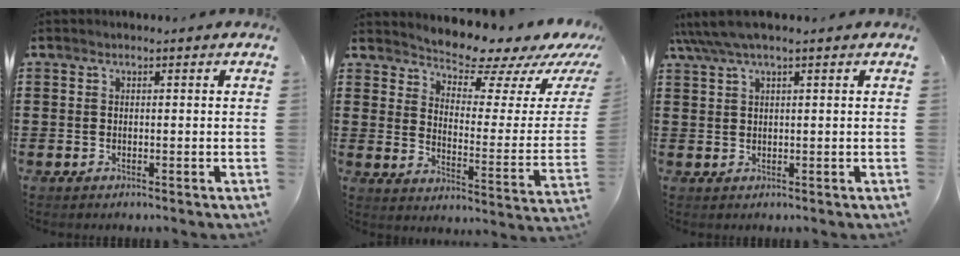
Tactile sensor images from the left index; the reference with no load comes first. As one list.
[{"total": 7.0, "force": [6.6, 1.2, 2.2], "torque": [-0.046, -0.061, 0.105]}, {"total": 2.9, "force": [1.7, 0.2, 2.3], "torque": [-0.055, 0.000, 0.029]}]